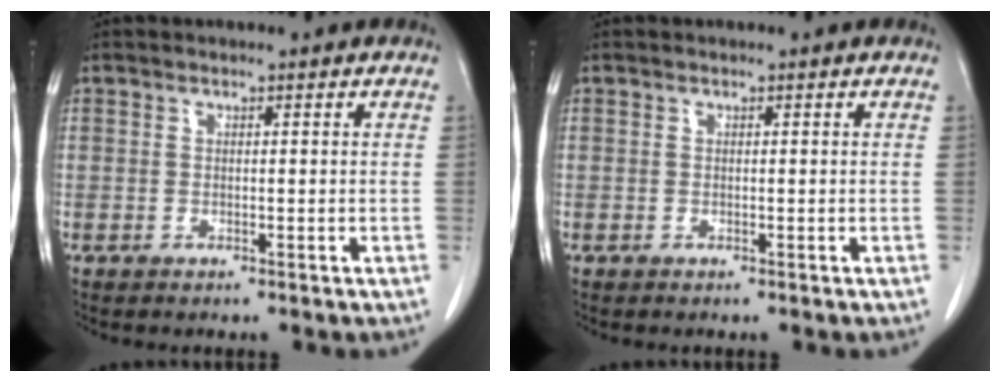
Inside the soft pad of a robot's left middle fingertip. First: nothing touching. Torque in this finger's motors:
{"motor_torque": [0.00, 0.00, 0.01, 0.00]}